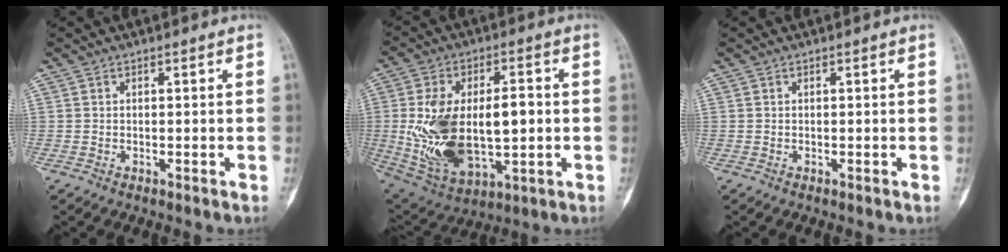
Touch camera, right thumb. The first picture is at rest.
{"total": 21.7, "force": [-0.8, 11.7, 18.2], "torque": [-0.325, 0.004, 0.010]}
{"total": 0.0}